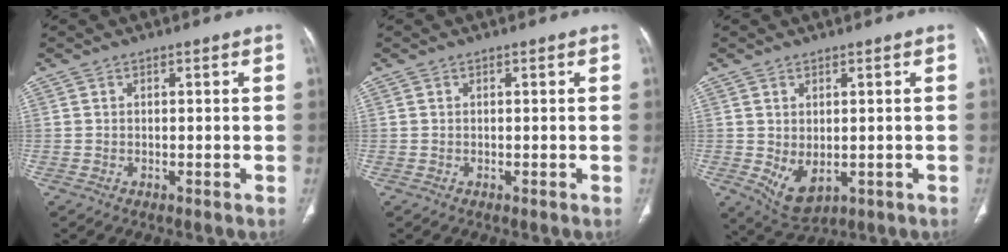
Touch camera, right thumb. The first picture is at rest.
{"total": 0.0}
{"total": 6.1, "force": [-0.9, 3.5, 4.9], "torque": [-0.078, -0.006, 0.006]}